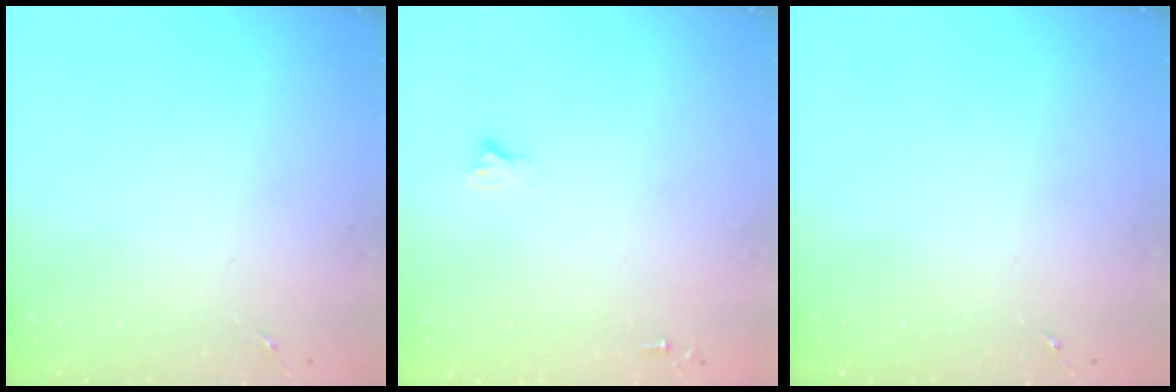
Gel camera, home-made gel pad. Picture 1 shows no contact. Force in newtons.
{"total": 2.0, "press": 2.0, "slide": 0.2}
{"total": 0.0}